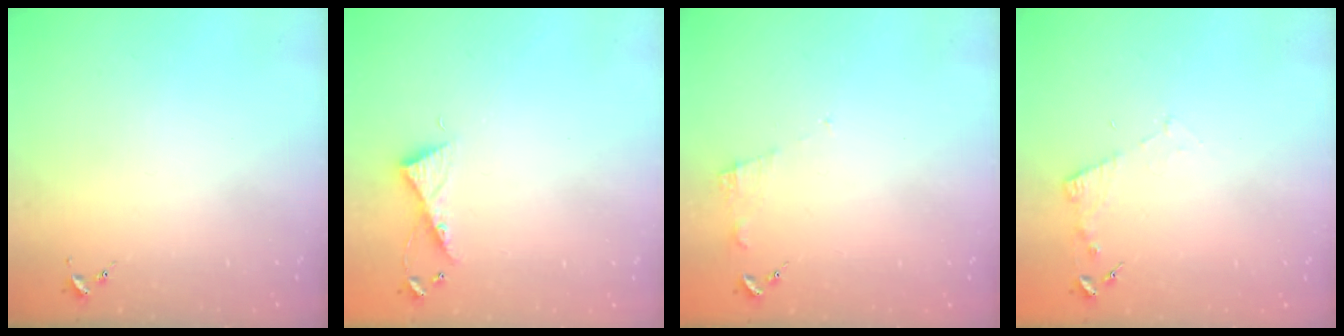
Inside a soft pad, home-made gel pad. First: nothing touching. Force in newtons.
{"total": 6.2, "press": 6.2, "slide": 0.6}
{"total": 6.7, "press": 6.7, "slide": 0.5}
{"total": 4.6, "press": 4.6, "slide": 0.5}